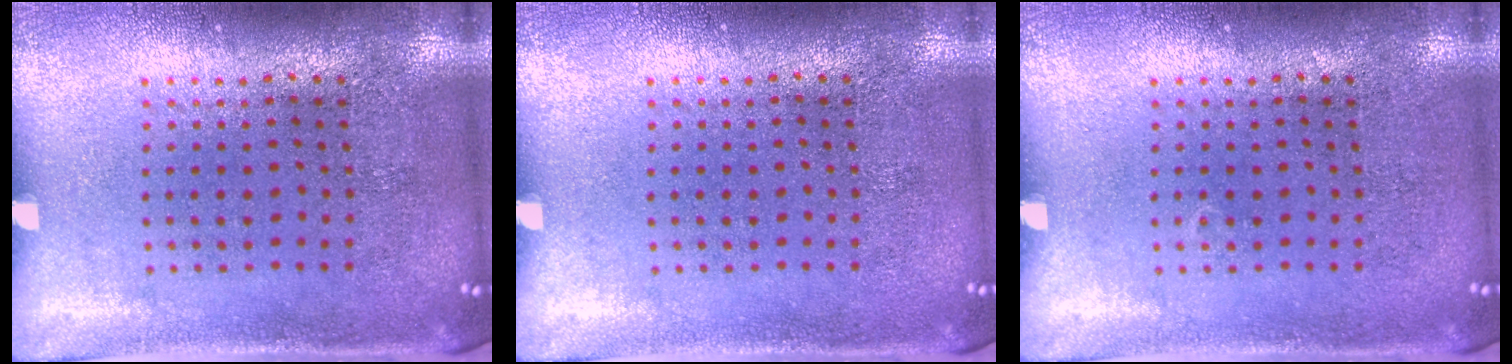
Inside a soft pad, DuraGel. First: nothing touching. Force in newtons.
{"total": 0.0}
{"total": 0.0}